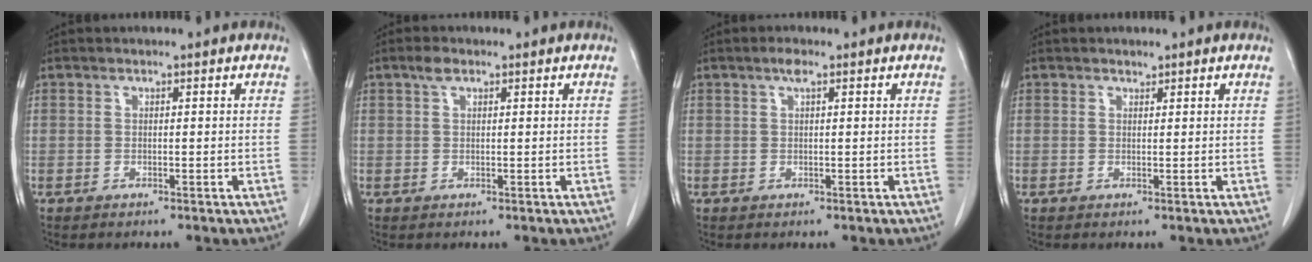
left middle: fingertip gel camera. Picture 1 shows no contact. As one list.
[{"total": 1.6, "force": [1.0, 0.7, 1.0], "torque": [-0.022, 0.009, 0.019]}, {"total": 1.4, "force": [0.8, 0.2, 1.1], "torque": [-0.025, 0.004, 0.014]}, {"total": 0.5, "force": [0.5, 0.2, 0.0], "torque": [-0.006, -0.005, 0.008]}]